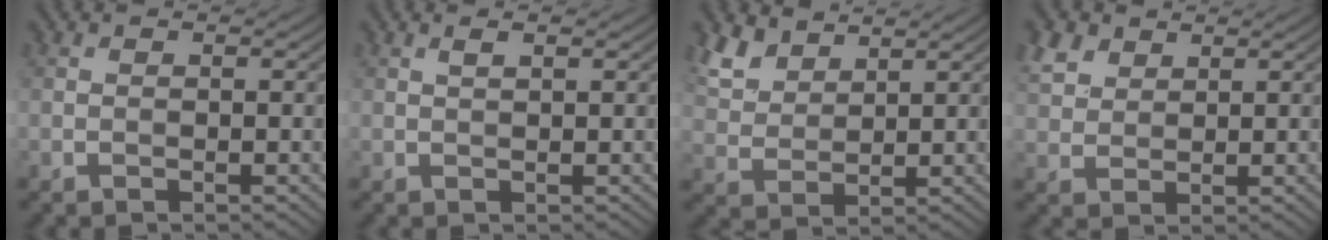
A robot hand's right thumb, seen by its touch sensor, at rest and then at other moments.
{"total": 1.2, "force": [0.7, 0.1, 0.9], "torque": [-0.022, 0.002, 0.015]}
{"total": 5.8, "force": [4.3, 2.7, 2.7], "torque": [-0.075, 0.004, 0.095]}
{"total": 4.6, "force": [2.9, 2.9, 2.1], "torque": [-0.062, 0.009, 0.064]}